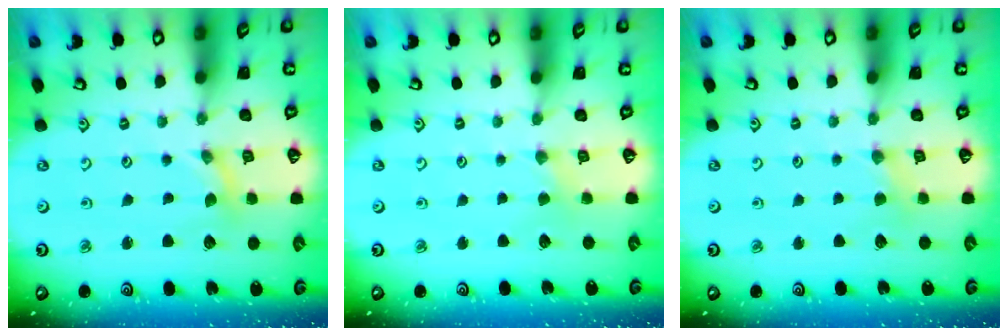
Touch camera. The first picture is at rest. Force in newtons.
{"total": 1.4, "press": 1.4, "slide": 0.3}
{"total": 2.0, "press": 2.0, "slide": 0.4}